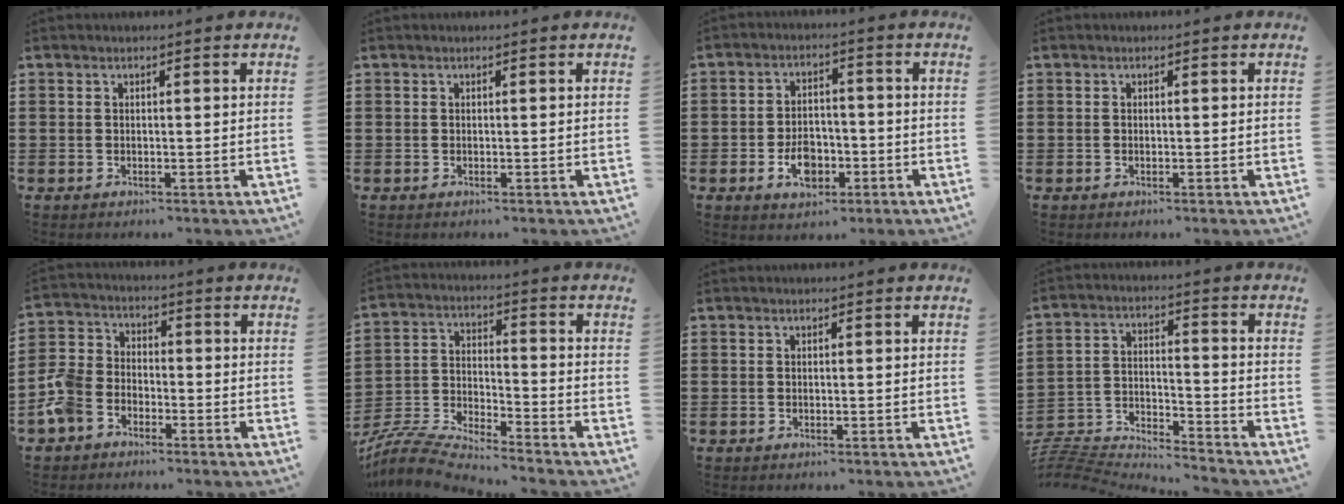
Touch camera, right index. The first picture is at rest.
{"total": 0.0}
{"total": 5.5, "force": [-2.0, 3.6, 3.7], "torque": [-0.056, 0.001, -0.040]}
{"total": 0.0}
{"total": 5.8, "force": [-4.0, 3.6, 2.0], "torque": [-0.081, 0.001, -0.092]}
{"total": 5.9, "force": [-5.7, 0.1, 1.3], "torque": [-0.054, -0.017, -0.123]}
{"total": 0.0}
{"total": 5.9, "force": [-5.9, 0.3, 0.4], "torque": [-0.033, -0.012, -0.129]}